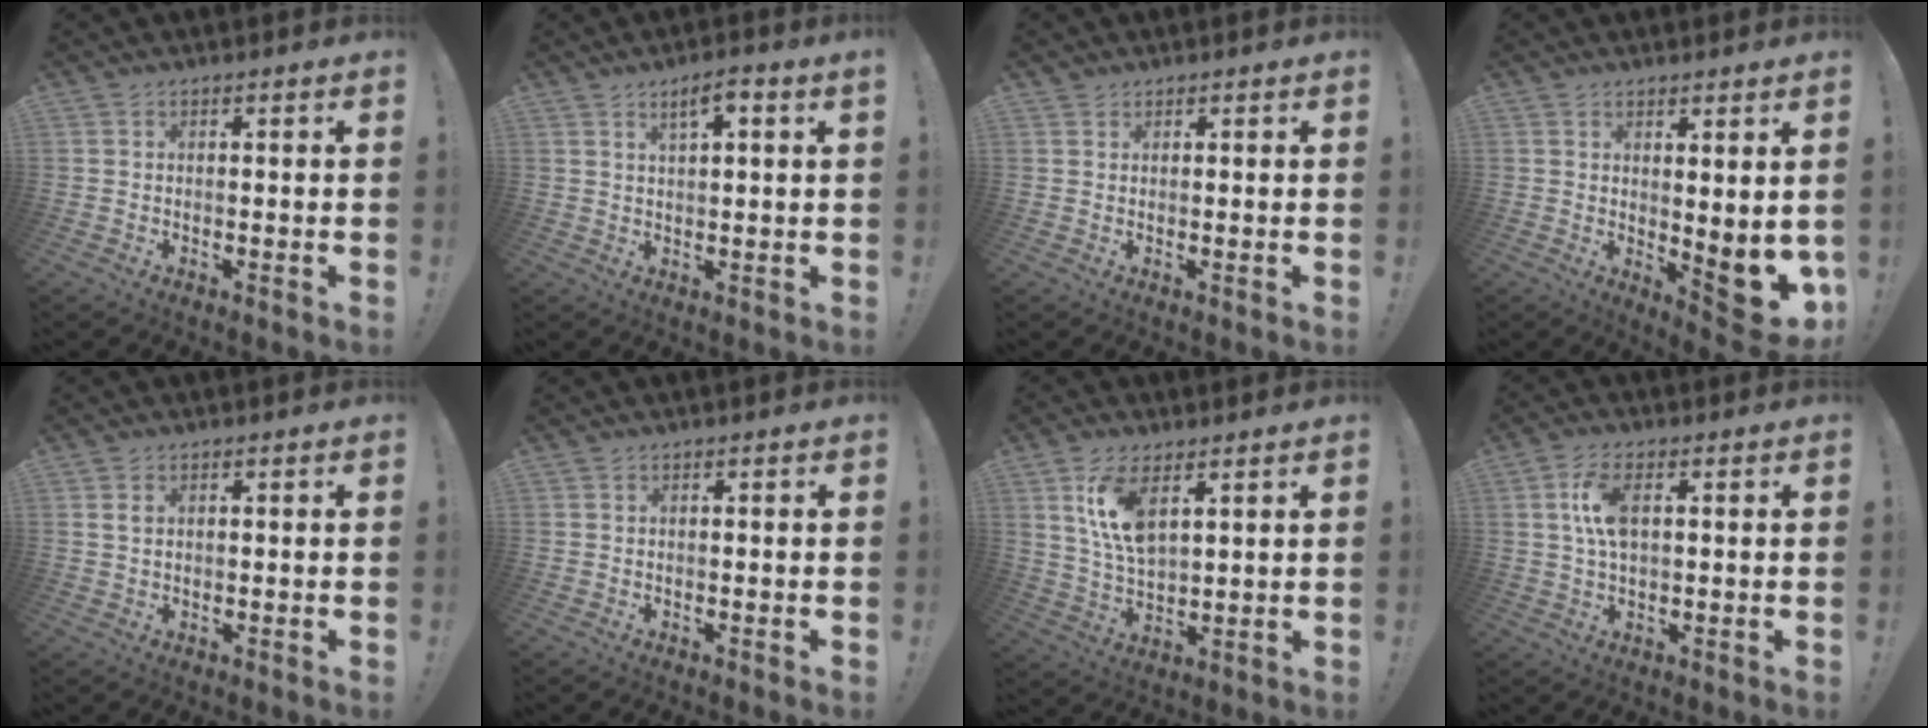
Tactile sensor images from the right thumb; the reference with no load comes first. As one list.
[{"total": 4.0, "force": [2.2, 0.5, 3.3], "torque": [-0.053, -0.005, 0.032]}, {"total": 1.3, "force": [1.0, 0.8, -0.1], "torque": [0.002, -0.001, 0.020]}, {"total": 12.1, "force": [-2.1, 3.2, 11.5], "torque": [-0.118, -0.015, -0.027]}, {"total": 1.7, "force": [0.7, 1.1, 1.1], "torque": [-0.015, 0.002, 0.011]}, {"total": 0.0}, {"total": 10.7, "force": [5.2, 4.9, 7.9], "torque": [-0.166, -0.020, 0.092]}, {"total": 7.8, "force": [1.5, 4.0, 6.5], "torque": [-0.121, -0.002, 0.023]}]